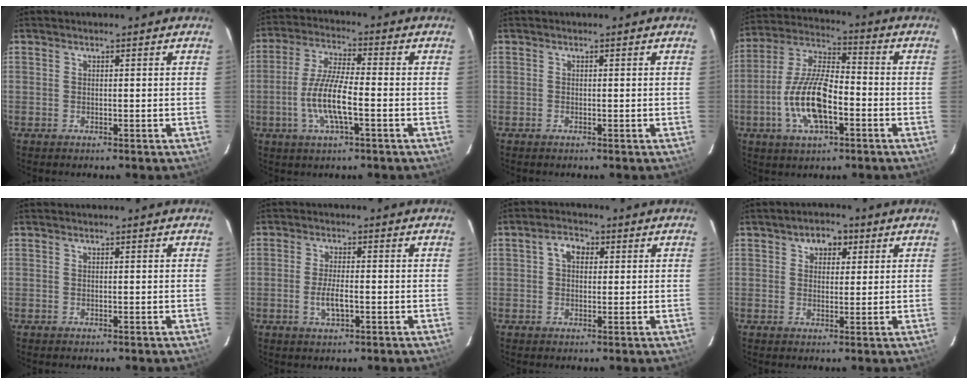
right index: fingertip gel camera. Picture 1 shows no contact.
{"total": 9.6, "force": [-2.8, 2.0, 9.0], "torque": [-0.184, -0.003, -0.056]}
{"total": 0.0}
{"total": 13.7, "force": [-4.5, 5.3, 11.8], "torque": [-0.249, 0.000, -0.087]}
{"total": 0.0}
{"total": 4.2, "force": [-1.3, 1.4, 3.7], "torque": [-0.076, -0.006, -0.022]}
{"total": 3.7, "force": [0.9, 2.8, 2.3], "torque": [-0.041, 0.016, 0.014]}
{"total": 4.3, "force": [1.9, 3.2, 2.2], "torque": [-0.027, 0.012, 0.028]}